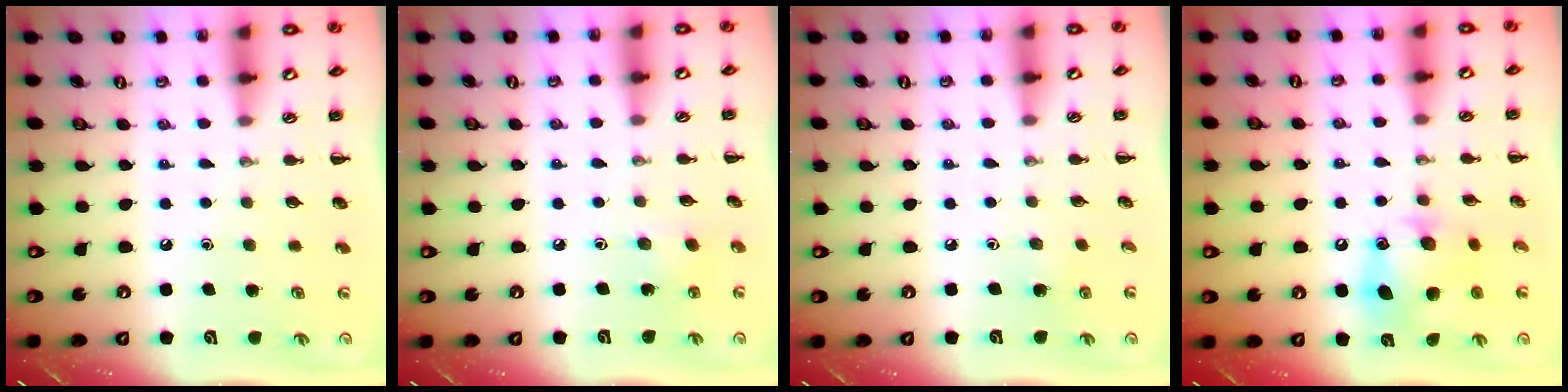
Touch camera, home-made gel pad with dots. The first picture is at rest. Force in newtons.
{"total": 2.8, "press": 2.6, "slide": 0.9}
{"total": 2.7, "press": 2.6, "slide": 1.0}
{"total": 11.8, "press": 11.6, "slide": 1.7}